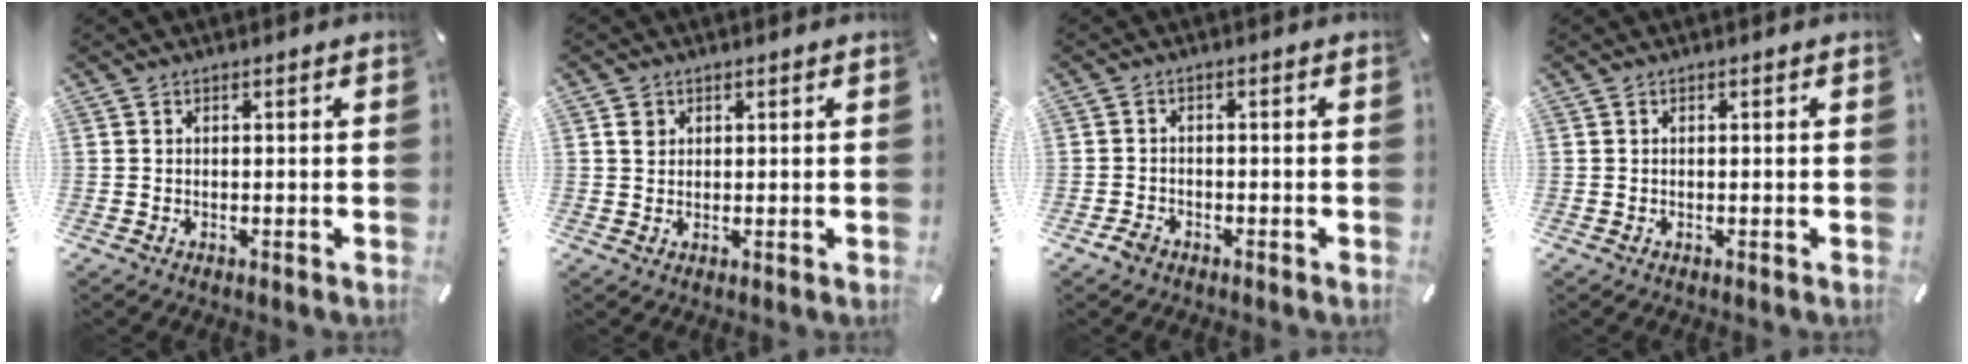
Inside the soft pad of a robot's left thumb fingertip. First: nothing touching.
{"total": 2.1, "force": [0.8, 1.8, 0.6], "torque": [0.001, -0.003, 0.012]}
{"total": 2.4, "force": [-1.8, 1.3, 0.7], "torque": [-0.019, 0.008, -0.038]}
{"total": 0.0}